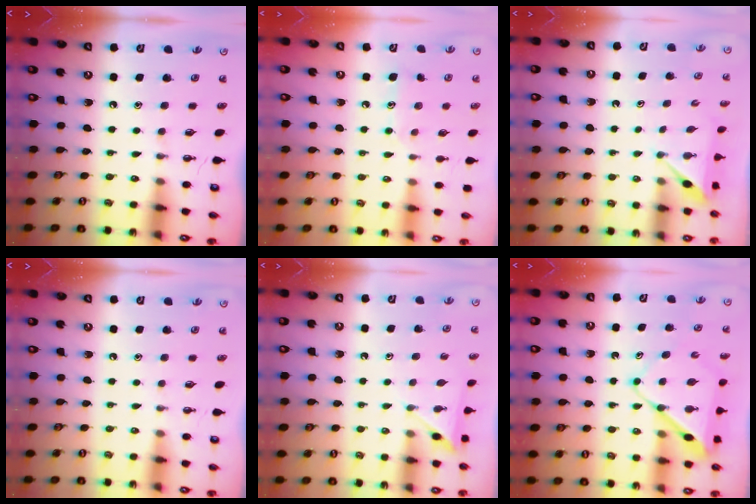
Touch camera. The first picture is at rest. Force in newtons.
{"total": 6.8, "press": 6.8, "slide": 0.2}
{"total": 3.3, "press": 3.3, "slide": 0.1}
{"total": 0.0}
{"total": 4.7, "press": 4.7, "slide": 0.6}
{"total": 9.7, "press": 9.7, "slide": 0.7}